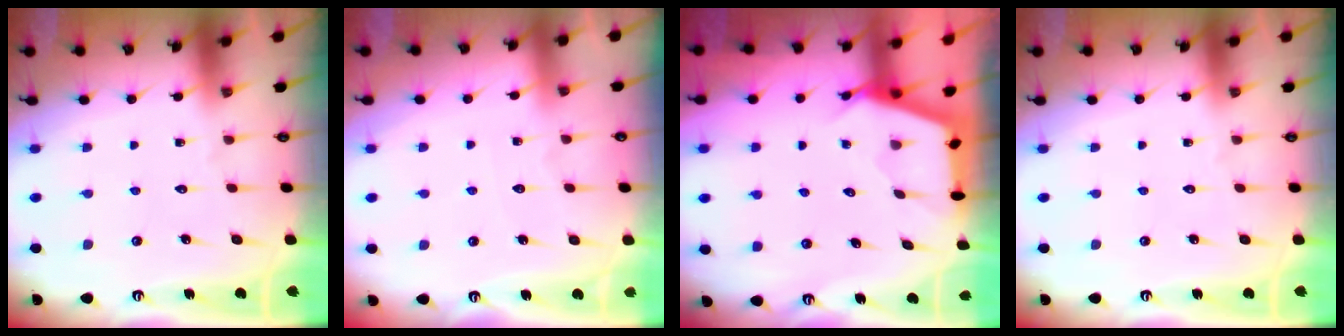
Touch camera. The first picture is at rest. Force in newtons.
{"total": 2.4, "press": 2.4, "slide": 0.3}
{"total": 2.7, "press": 2.6, "slide": 0.4}
{"total": 0.0}